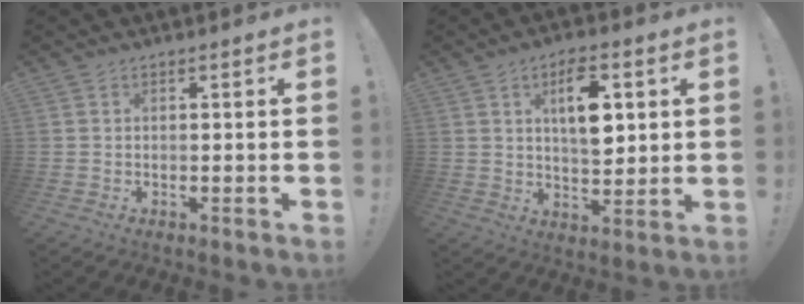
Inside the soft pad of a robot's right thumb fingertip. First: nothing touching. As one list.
[{"total": 11.2, "force": [3.8, 5.4, 9.1], "torque": [-0.137, -0.003, 0.064]}]